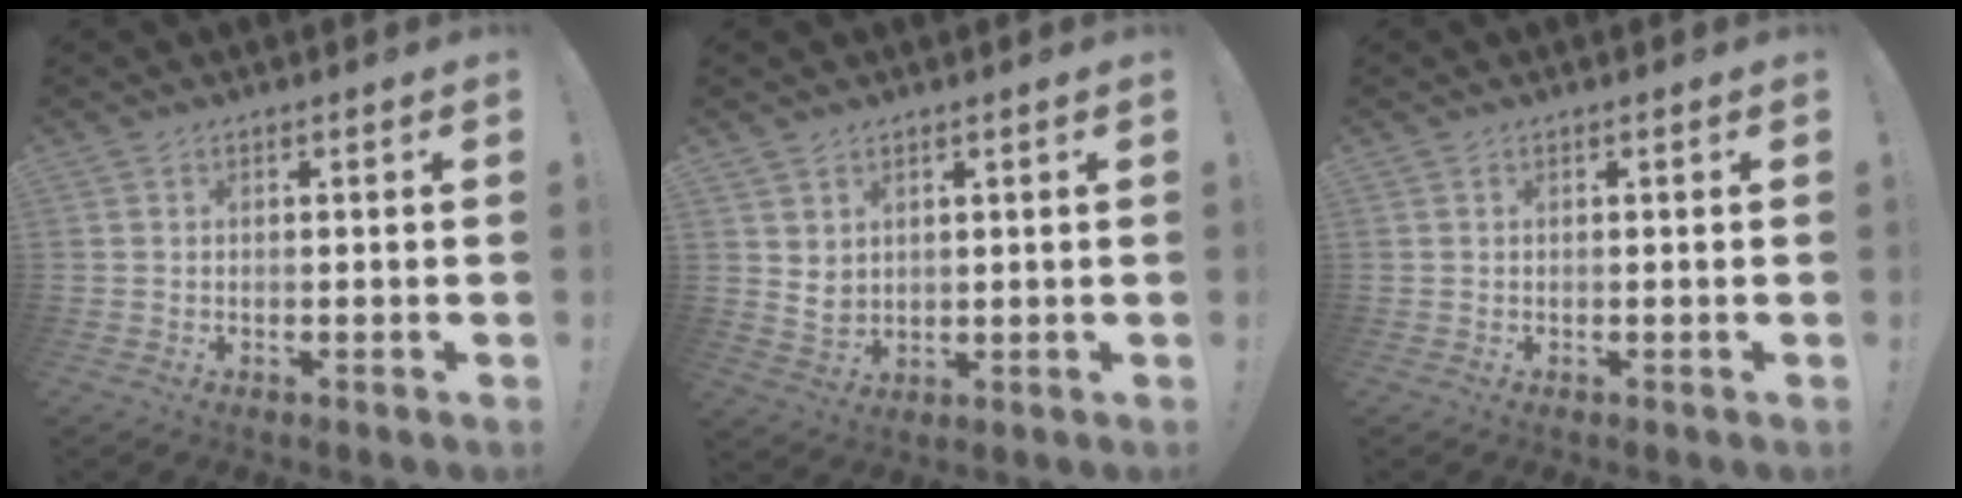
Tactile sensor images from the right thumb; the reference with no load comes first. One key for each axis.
{"total": 4.7, "fx": 2.8, "fy": 3.3, "fz": 1.6, "tx": -0.018, "ty": -0.019, "tz": 0.054}
{"total": 0.0}